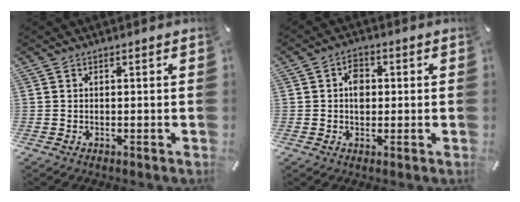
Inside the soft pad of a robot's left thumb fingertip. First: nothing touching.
{"total": 4.4, "force": [0.3, 3.3, 2.8], "torque": [-0.031, 0.001, 0.000]}